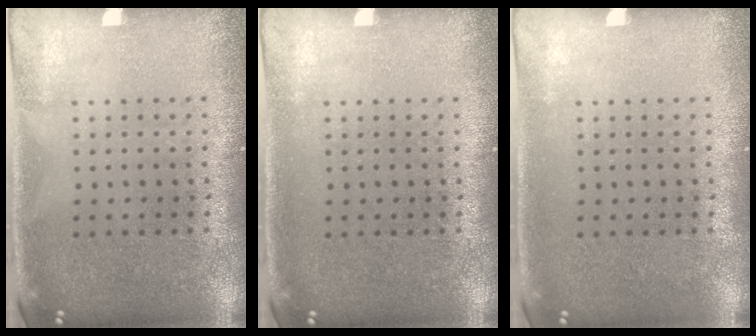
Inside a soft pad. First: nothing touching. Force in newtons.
{"total": 0.0}
{"total": 0.0}